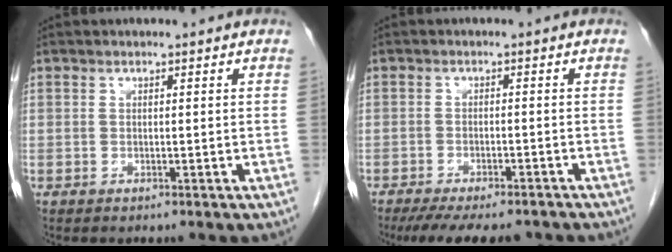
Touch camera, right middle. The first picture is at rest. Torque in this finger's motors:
{"motor_torque": [1.14, -1.00, 0.08, 0.06]}